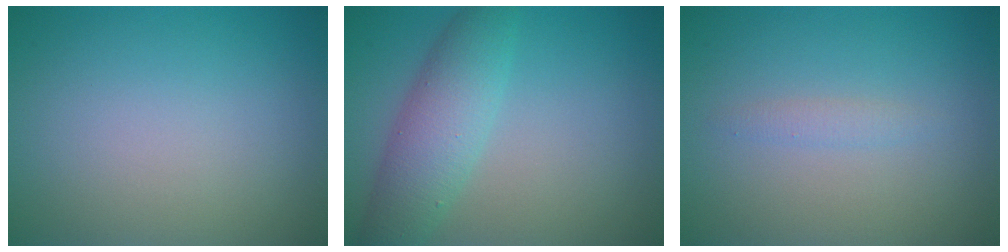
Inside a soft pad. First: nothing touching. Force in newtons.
{"total": 4.7, "press": 4.7, "slide": 0.3}
{"total": 0.9, "press": 0.9, "slide": 0.2}